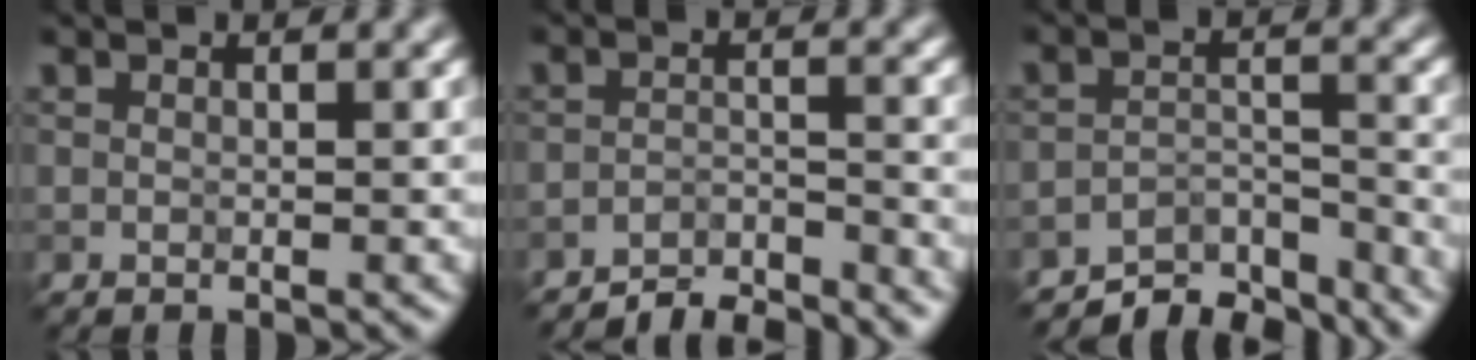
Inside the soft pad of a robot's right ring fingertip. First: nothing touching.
{"total": 3.8, "force": [-3.6, 0.4, 1.0], "torque": [-0.008, 0.005, -0.069]}
{"total": 5.3, "force": [-4.9, 1.3, 1.3], "torque": [-0.012, 0.000, -0.084]}